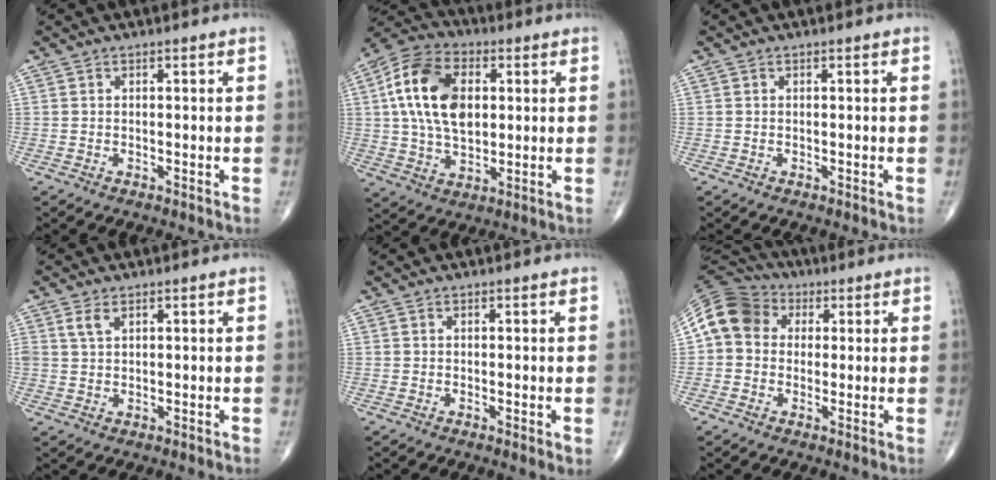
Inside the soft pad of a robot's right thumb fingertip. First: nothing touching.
{"total": 16.3, "force": [2.8, 10.1, 12.5], "torque": [-0.223, 0.008, 0.045]}
{"total": 0.0}
{"total": 2.6, "force": [1.4, 1.3, 1.7], "torque": [-0.037, 0.003, 0.032]}
{"total": 1.5, "force": [0.0, 0.3, 1.5], "torque": [-0.026, -0.007, 0.000]}
{"total": 11.4, "force": [2.1, 9.6, 5.8], "torque": [-0.098, 0.028, 0.024]}